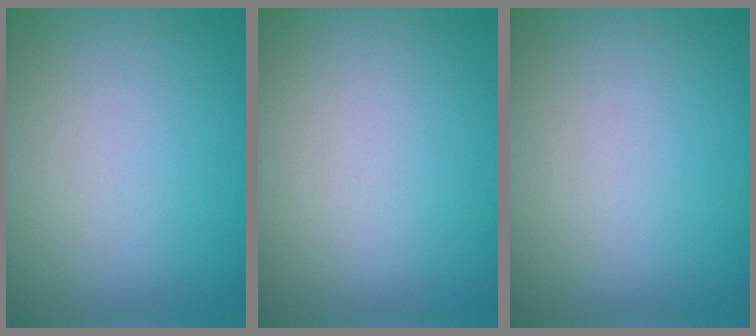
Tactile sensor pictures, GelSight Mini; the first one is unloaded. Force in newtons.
{"total": 0.0}
{"total": 0.0}